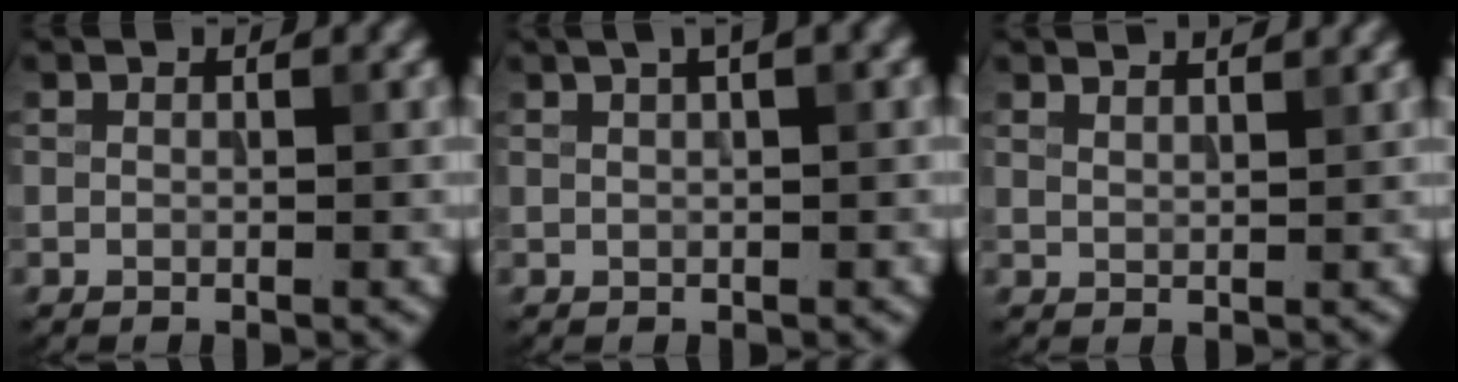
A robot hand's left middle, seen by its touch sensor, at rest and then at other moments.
{"total": 4.0, "force": [2.1, 1.5, 3.1], "torque": [-0.027, 0.009, 0.017]}
{"total": 3.1, "force": [2.7, 0.9, 1.3], "torque": [-0.004, 0.016, 0.019]}